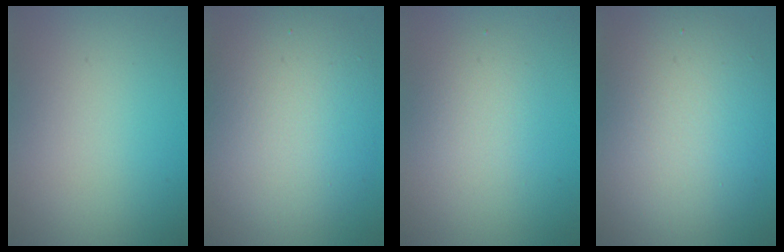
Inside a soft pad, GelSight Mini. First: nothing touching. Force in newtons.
{"total": 8.3, "press": 8.3, "slide": 0.7}
{"total": 2.4, "press": 2.4, "slide": 0.4}
{"total": 8.3, "press": 8.3, "slide": 0.7}